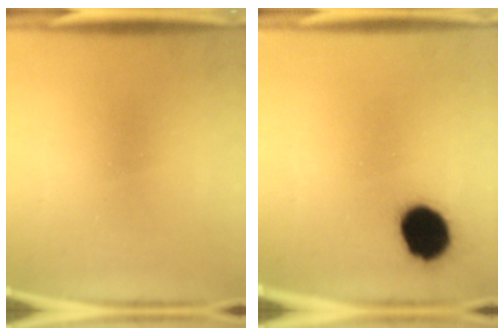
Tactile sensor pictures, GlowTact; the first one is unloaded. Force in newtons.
{"total": 13.2}